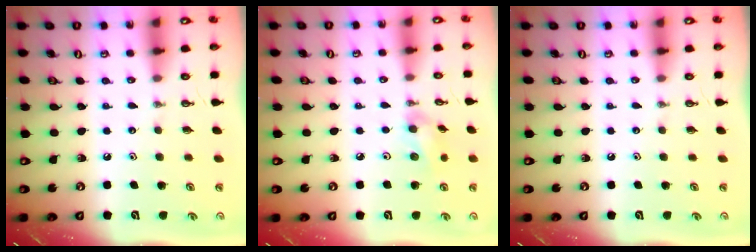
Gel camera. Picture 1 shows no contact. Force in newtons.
{"total": 8.2, "press": 7.8, "slide": 2.6}
{"total": 0.0}